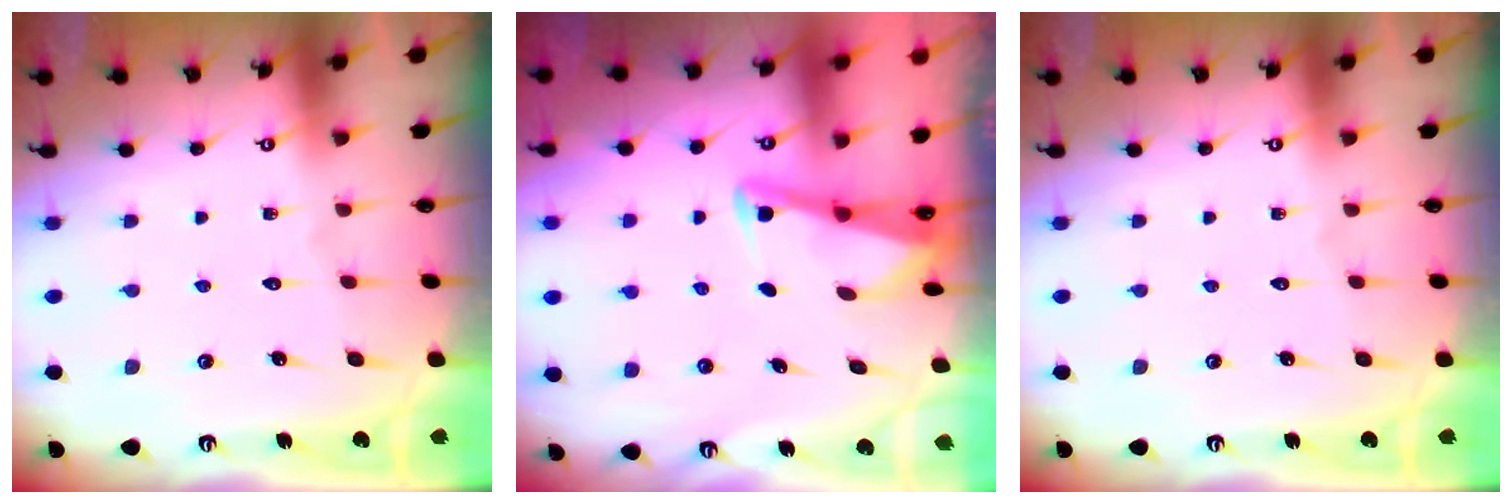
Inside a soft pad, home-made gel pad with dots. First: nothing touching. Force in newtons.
{"total": 3.0, "press": 2.9, "slide": 0.4}
{"total": 0.0}